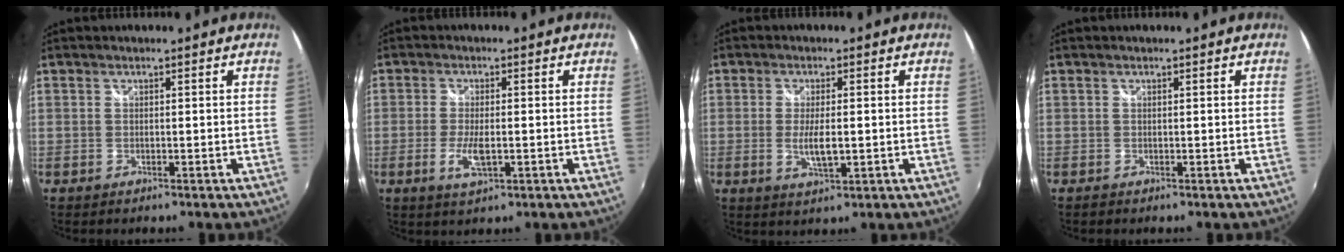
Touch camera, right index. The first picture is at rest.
{"total": 4.7, "force": [-1.4, 1.3, 4.3], "torque": [-0.092, -0.009, -0.026]}
{"total": 4.9, "force": [-0.6, 1.5, 4.6], "torque": [-0.089, -0.010, -0.008]}
{"total": 0.0}